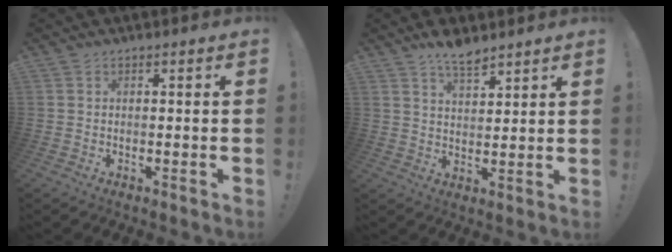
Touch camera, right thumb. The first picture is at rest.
{"total": 6.5, "force": [5.3, 1.9, 3.2], "torque": [-0.046, -0.037, 0.093]}